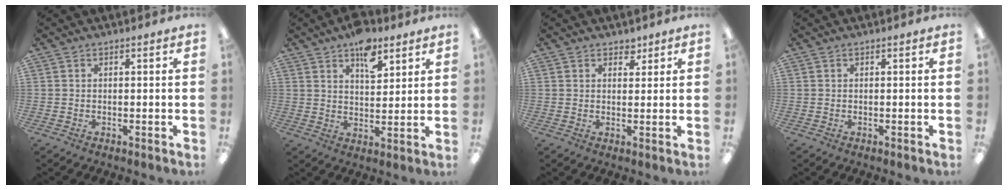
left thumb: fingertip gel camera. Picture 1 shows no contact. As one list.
[{"total": 9.0, "force": [5.9, 4.4, 5.1], "torque": [-0.061, -0.031, 0.098]}, {"total": 2.7, "force": [2.2, 1.6, 0.6], "torque": [0.002, -0.008, 0.037]}, {"total": 0.0}]